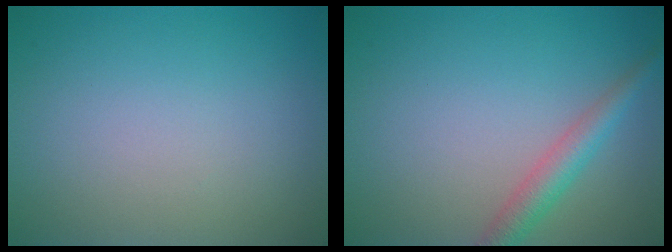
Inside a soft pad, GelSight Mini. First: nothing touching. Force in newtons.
{"total": 2.8, "press": 2.8, "slide": 0.1}